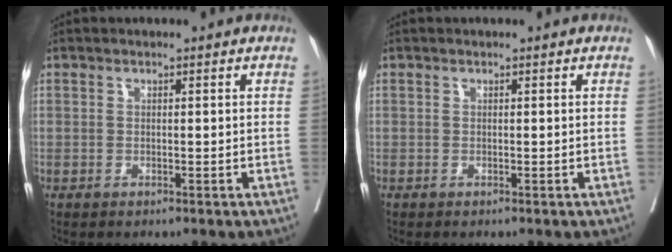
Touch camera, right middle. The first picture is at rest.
{"total": 0.0}